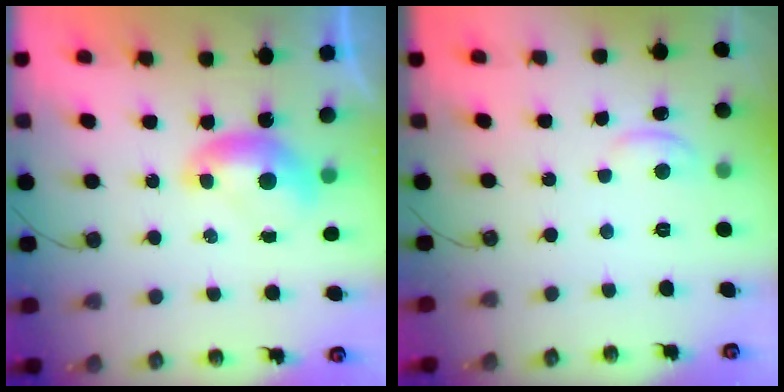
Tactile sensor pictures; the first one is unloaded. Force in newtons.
{"total": 1.8, "press": 1.8, "slide": 0.4}